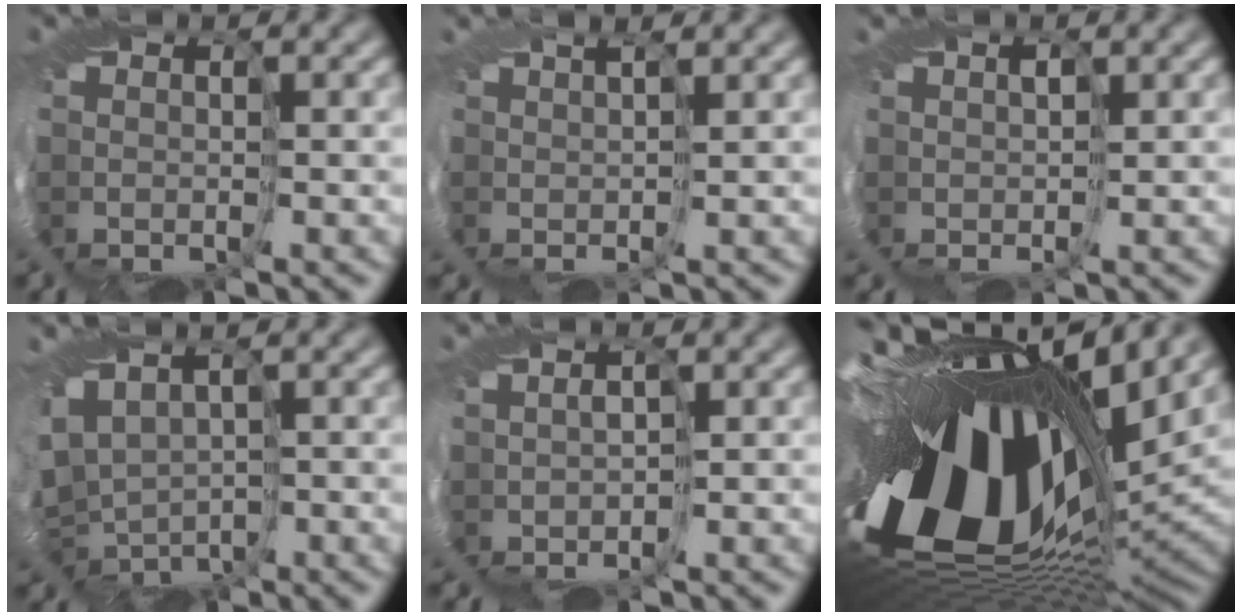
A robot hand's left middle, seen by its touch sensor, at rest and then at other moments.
{"total": 2.8, "force": [1.8, -2.0, -0.7], "torque": [0.018, 0.026, 0.003]}
{"total": 1.6, "force": [0.9, -0.9, -0.9], "torque": [0.025, 0.017, 0.005]}
{"total": 4.2, "force": [-1.2, 2.8, 2.9], "torque": [-0.050, -0.017, -0.007]}
{"total": 0.5, "force": [0.5, 0.1, 0.0], "torque": [0.016, 0.013, -0.013]}
{"total": 15.5, "force": [1.5, 7.0, 13.7], "torque": [-0.241, -0.064, 0.022]}